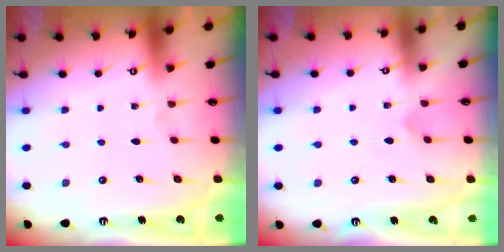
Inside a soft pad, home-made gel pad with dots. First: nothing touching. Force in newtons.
{"total": 4.1, "press": 4.1, "slide": 0.2}